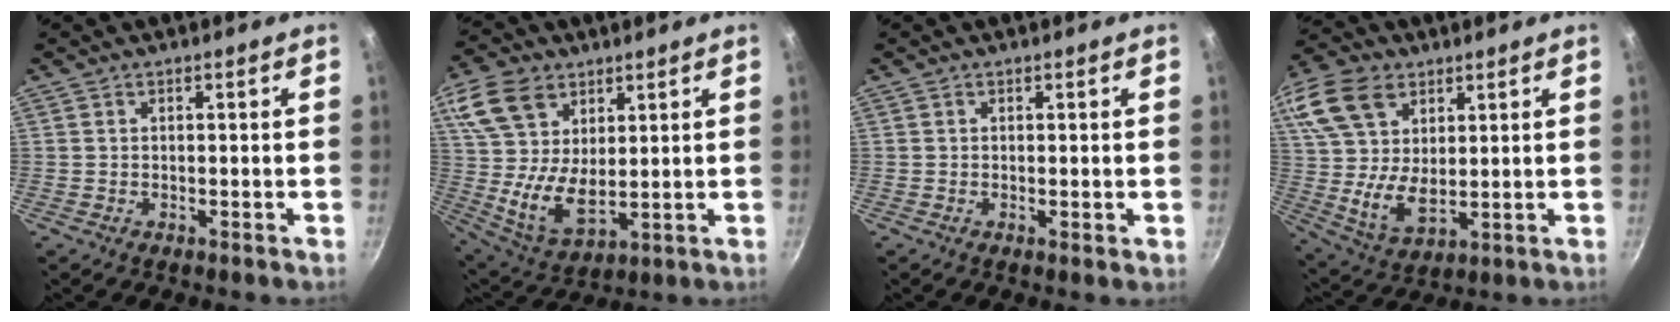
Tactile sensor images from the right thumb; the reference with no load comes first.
{"total": 15.6, "force": [6.8, 10.1, 9.8], "torque": [-0.182, -0.028, 0.136]}
{"total": 0.7, "force": [0.0, 0.1, 0.7], "torque": [-0.011, -0.003, -0.002]}
{"total": 21.3, "force": [9.8, 13.8, 12.8], "torque": [-0.279, -0.003, 0.194]}